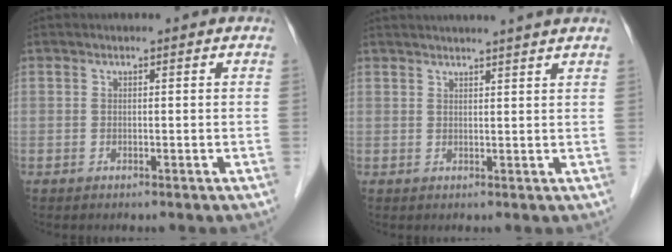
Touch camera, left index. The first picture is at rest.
{"total": 7.9, "force": [7.0, -1.0, 3.4], "torque": [-0.042, 0.022, 0.077]}